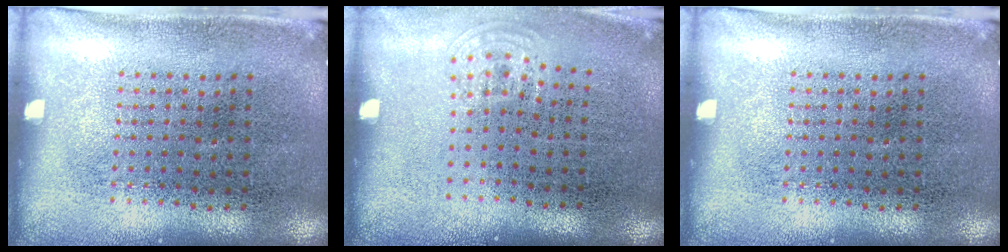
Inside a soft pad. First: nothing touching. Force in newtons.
{"total": 0.8, "press": 0.5, "slide": 0.6}
{"total": 0.0}